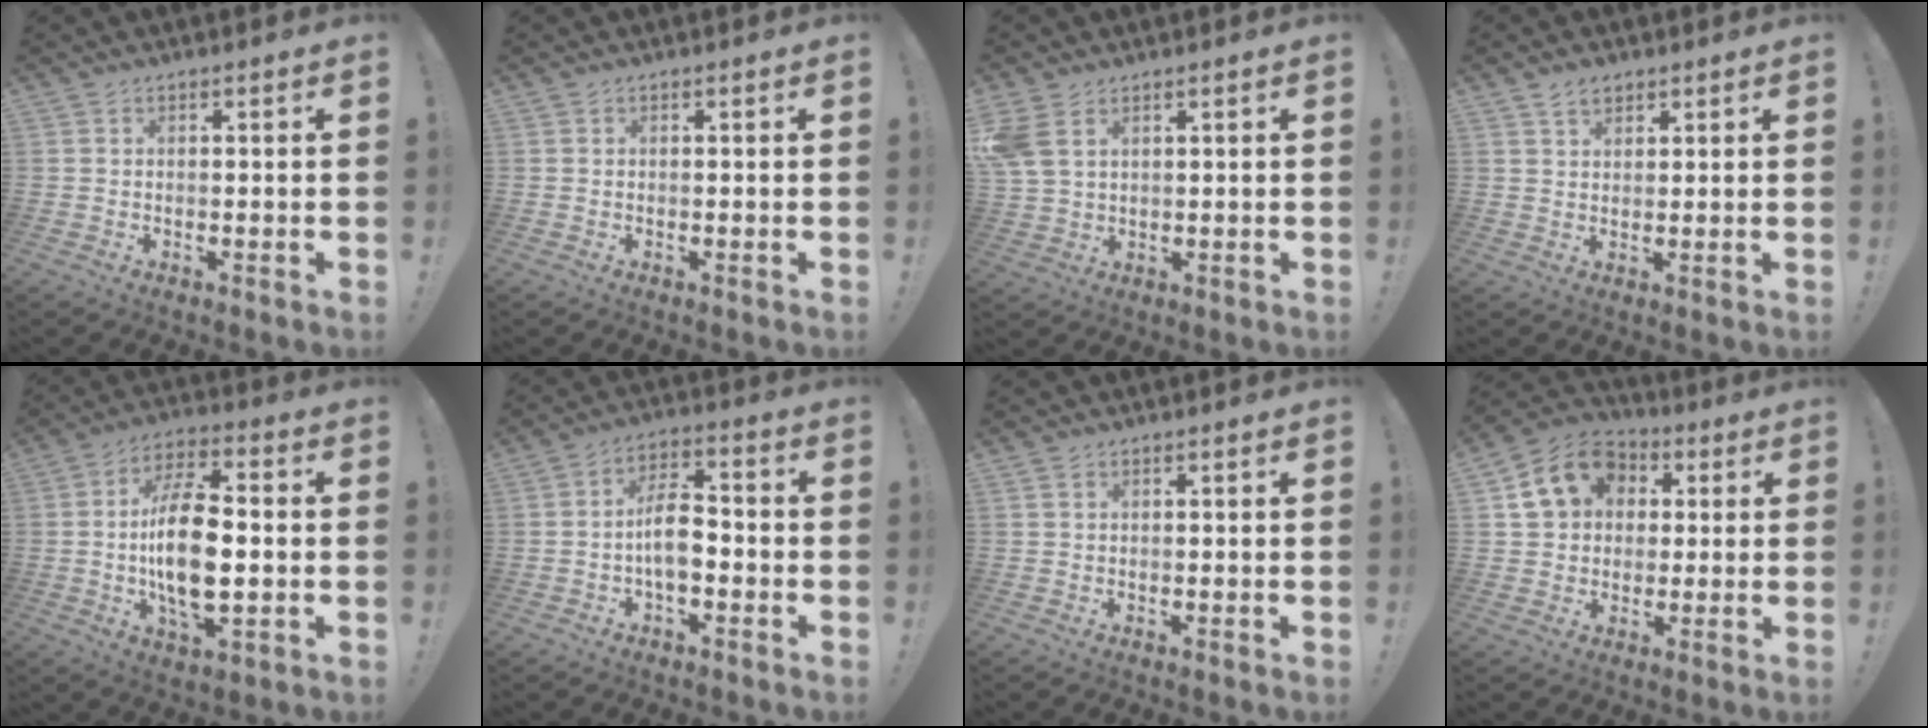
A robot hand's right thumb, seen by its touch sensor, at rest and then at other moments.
{"total": 0.0}
{"total": 6.7, "force": [3.4, 4.0, 4.2], "torque": [-0.096, -0.007, 0.068]}
{"total": 3.4, "force": [2.4, 2.0, 1.4], "torque": [-0.025, -0.009, 0.044]}
{"total": 17.3, "force": [-1.3, 8.2, 15.2], "torque": [-0.288, 0.001, -0.027]}
{"total": 9.3, "force": [-2.2, 5.5, 7.2], "torque": [-0.138, 0.018, -0.038]}
{"total": 0.6, "force": [0.3, 0.4, 0.2], "torque": [-0.010, 0.003, 0.008]}
{"total": 13.8, "force": [4.3, 11.3, 6.7], "torque": [-0.093, -0.003, 0.087]}